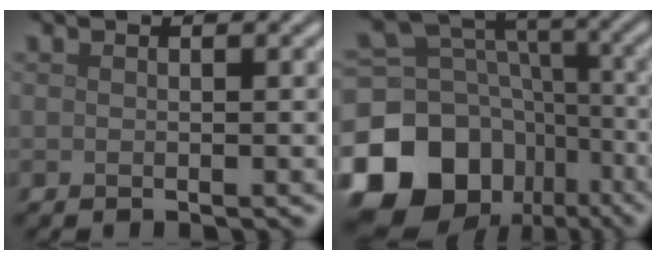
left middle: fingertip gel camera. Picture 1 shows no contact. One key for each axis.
{"total": 16.3, "fx": -8.1, "fy": 12.6, "fz": 6.4, "tx": -0.172, "ty": -0.009, "tz": -0.129}